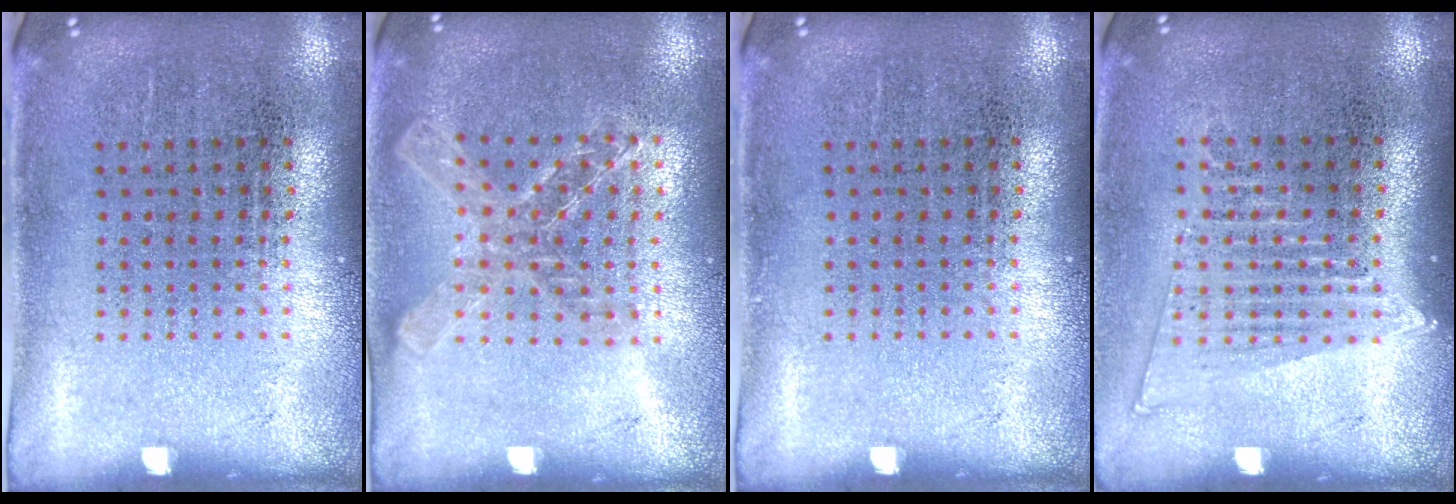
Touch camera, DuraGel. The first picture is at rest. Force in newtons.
{"total": 1.4, "press": 1.3, "slide": 0.4}
{"total": 0.0}
{"total": 1.4, "press": 1.2, "slide": 0.7}